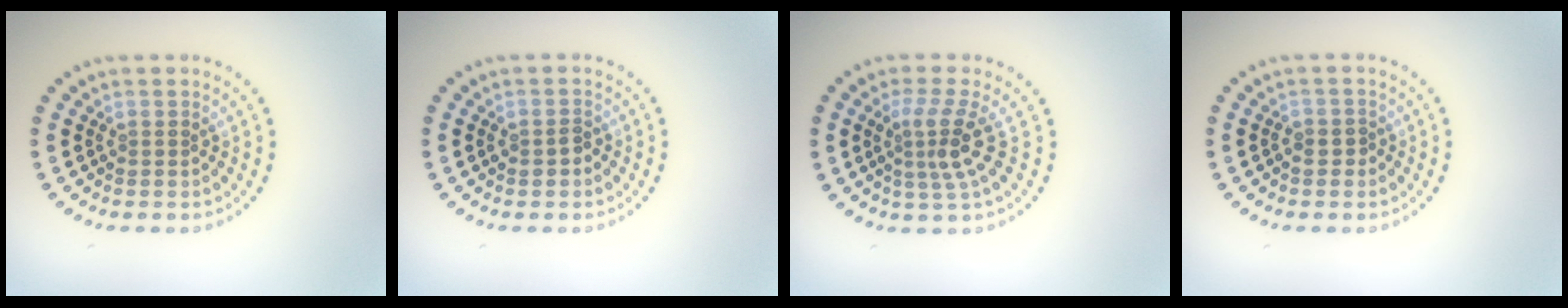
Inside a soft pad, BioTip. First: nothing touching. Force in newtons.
{"total": 1.1, "press": 1.1, "slide": 0.3}
{"total": 3.3, "press": 2.3, "slide": 2.4}
{"total": 1.1, "press": 0.9, "slide": 0.7}